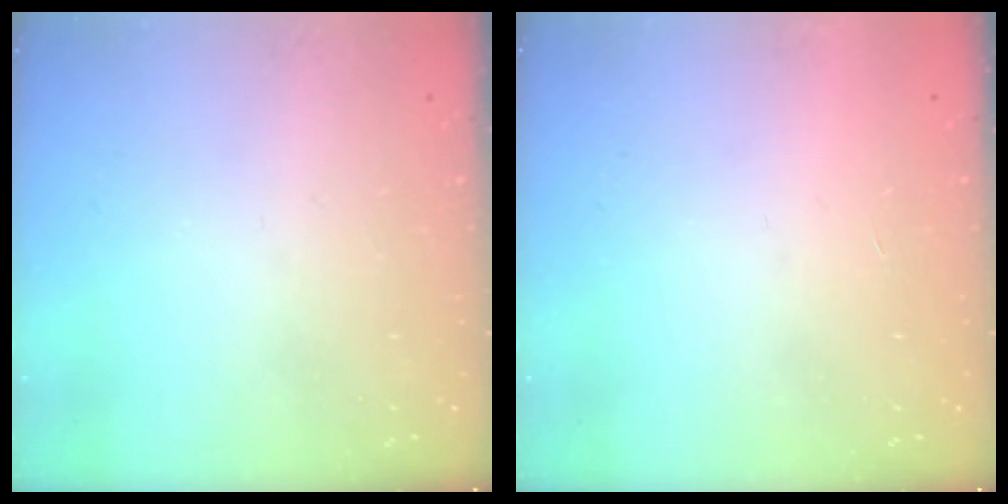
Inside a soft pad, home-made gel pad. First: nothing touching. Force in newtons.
{"total": 1.7, "press": 1.7, "slide": 0.1}